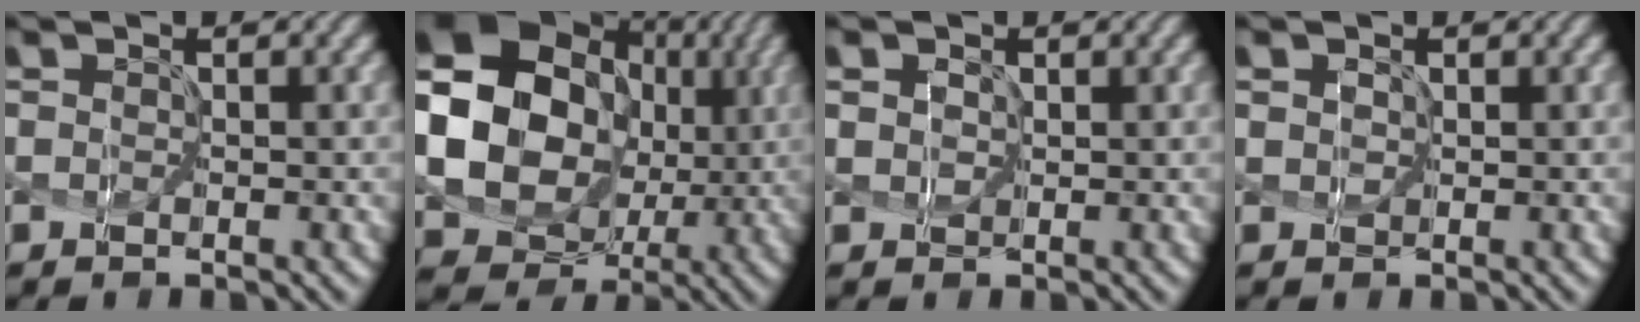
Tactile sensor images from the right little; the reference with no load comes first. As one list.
[{"total": 17.5, "force": [2.1, 14.8, 9.1], "torque": [-0.210, 0.013, 0.020]}, {"total": 2.6, "force": [1.3, 2.0, 1.2], "torque": [0.001, 0.024, -0.008]}, {"total": 1.6, "force": [0.8, 1.2, 0.7], "torque": [0.006, 0.015, -0.008]}]